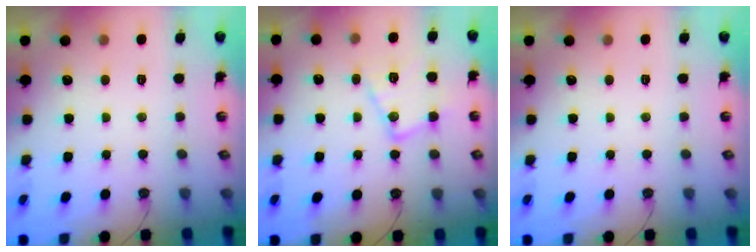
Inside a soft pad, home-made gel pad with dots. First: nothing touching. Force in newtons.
{"total": 13.8, "press": 13.8, "slide": 1.2}
{"total": 0.0}